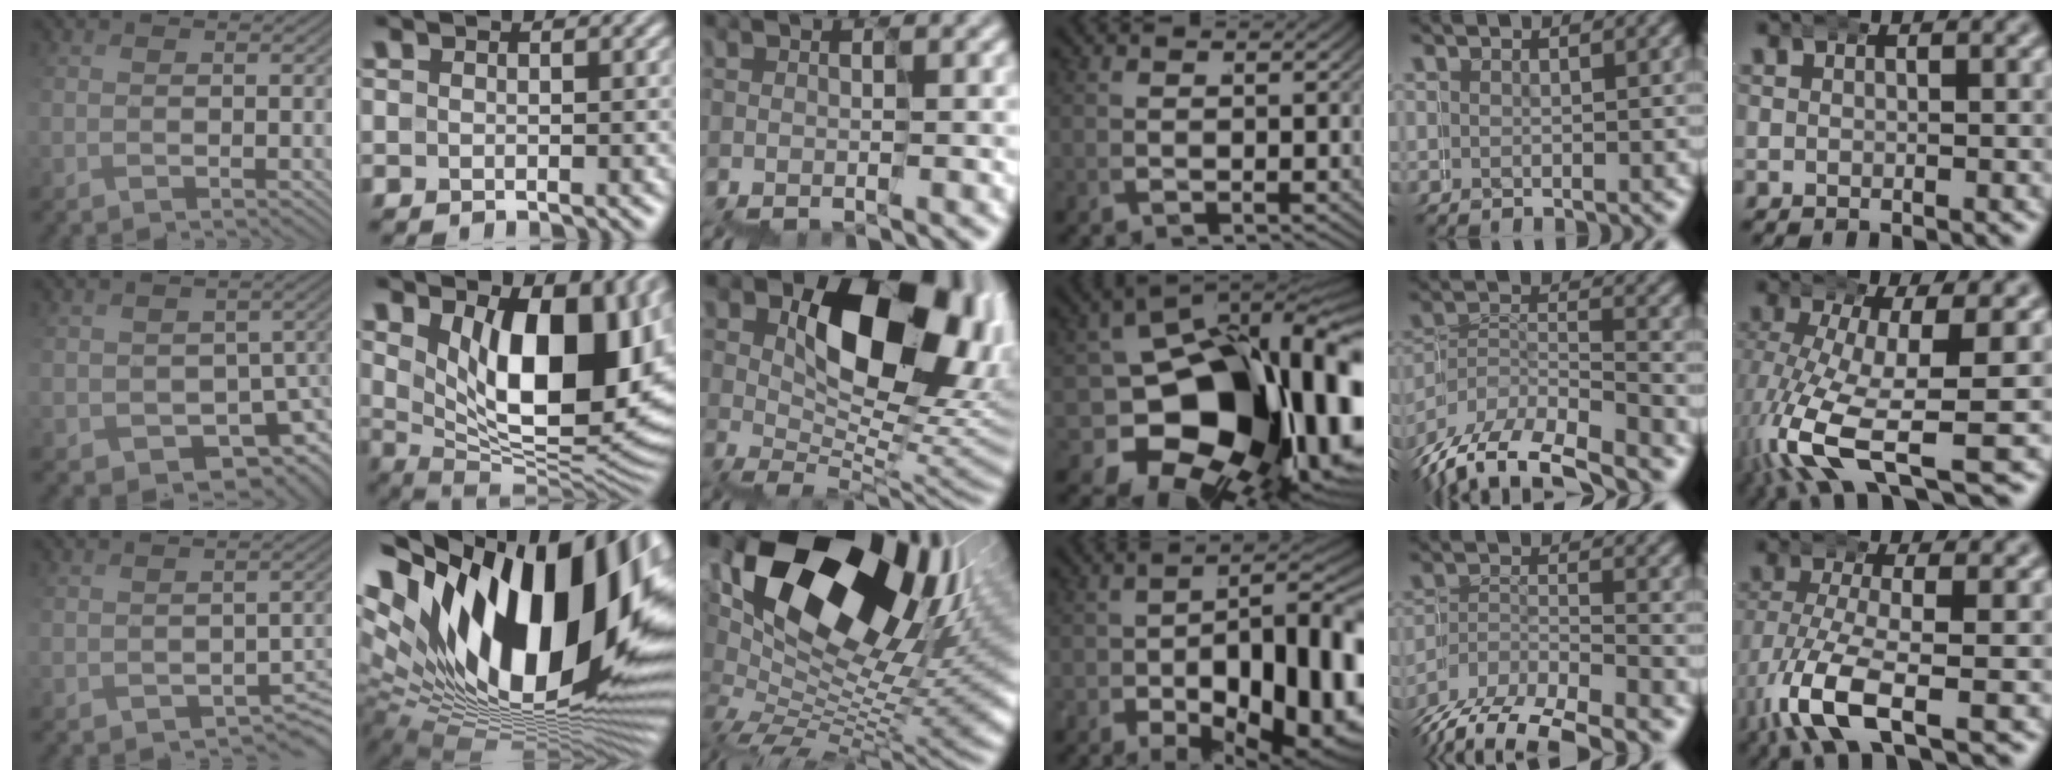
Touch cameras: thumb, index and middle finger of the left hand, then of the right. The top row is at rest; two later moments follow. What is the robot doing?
{"motion": "wrap", "object": "duck tape"}